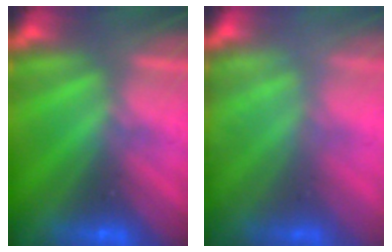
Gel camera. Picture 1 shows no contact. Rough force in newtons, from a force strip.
{"total": 2.4}